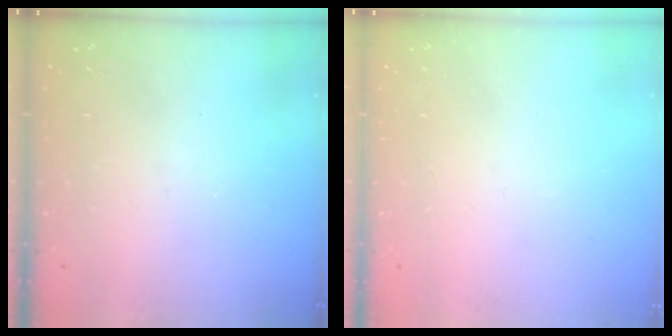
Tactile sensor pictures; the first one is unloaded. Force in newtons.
{"total": 0.0}